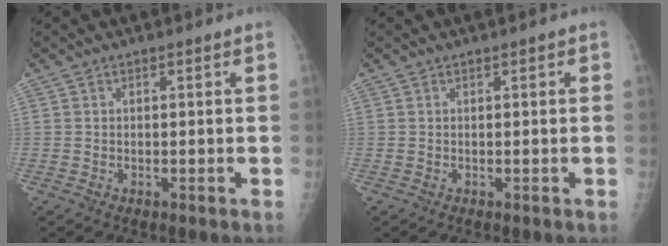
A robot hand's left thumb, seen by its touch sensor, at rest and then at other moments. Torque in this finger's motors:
{"motor_torque": [-0.19, 0.06, -0.13, -0.04, -0.02]}